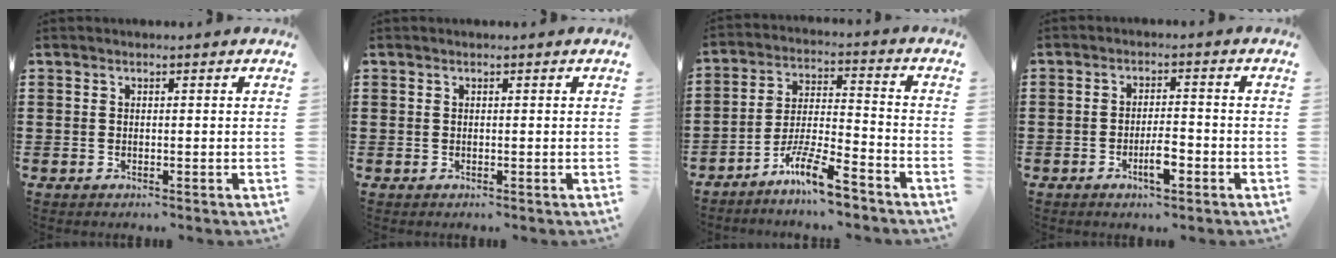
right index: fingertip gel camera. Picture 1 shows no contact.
{"total": 0.0}
{"total": 9.0, "force": [-7.2, 1.0, 5.3], "torque": [-0.107, 0.008, -0.139]}
{"total": 4.4, "force": [-2.0, 1.3, 3.7], "torque": [-0.067, 0.003, -0.037]}